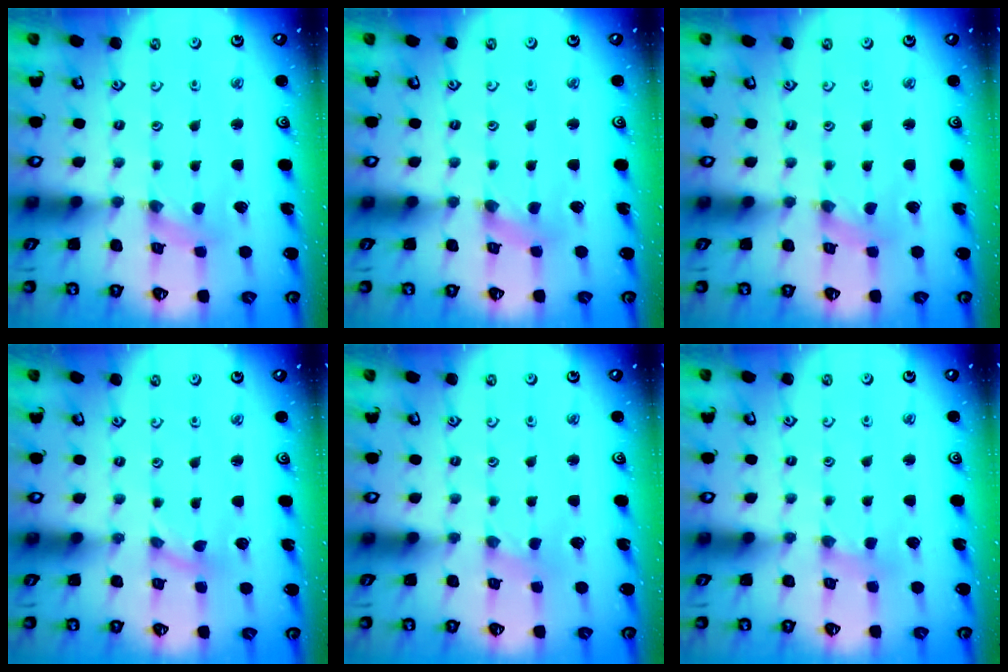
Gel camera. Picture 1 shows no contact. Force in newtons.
{"total": 1.0, "press": 1.0, "slide": 0.3}
{"total": 0.0}
{"total": 0.0}
{"total": 0.0}
{"total": 1.8, "press": 1.7, "slide": 0.4}